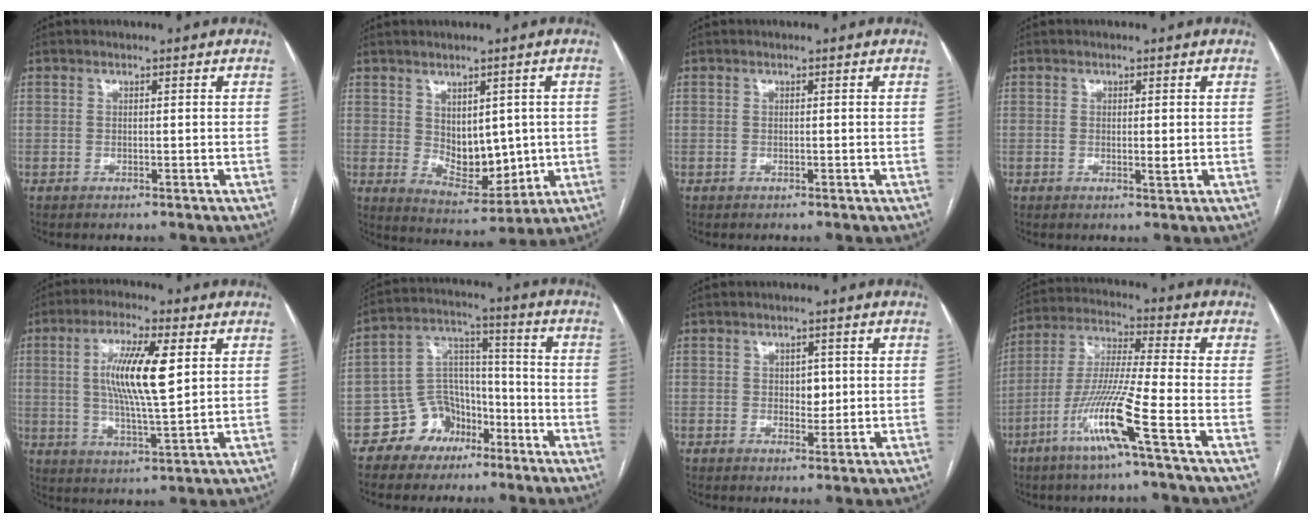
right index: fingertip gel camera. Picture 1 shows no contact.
{"total": 7.5, "force": [0.5, 4.3, 6.1], "torque": [-0.088, -0.004, 0.030]}
{"total": 0.0}
{"total": 1.5, "force": [0.0, 0.3, 1.5], "torque": [-0.025, -0.005, 0.001]}
{"total": 11.1, "force": [2.4, 1.6, 10.8], "torque": [-0.200, 0.000, 0.042]}
{"total": 9.1, "force": [-5.4, 6.9, 2.3], "torque": [-0.045, 0.039, -0.087]}
{"total": 2.2, "force": [0.3, 1.5, 1.6], "torque": [-0.016, 0.000, 0.006]}
{"total": 12.2, "force": [-5.8, -1.3, 10.7], "torque": [-0.216, -0.013, -0.117]}